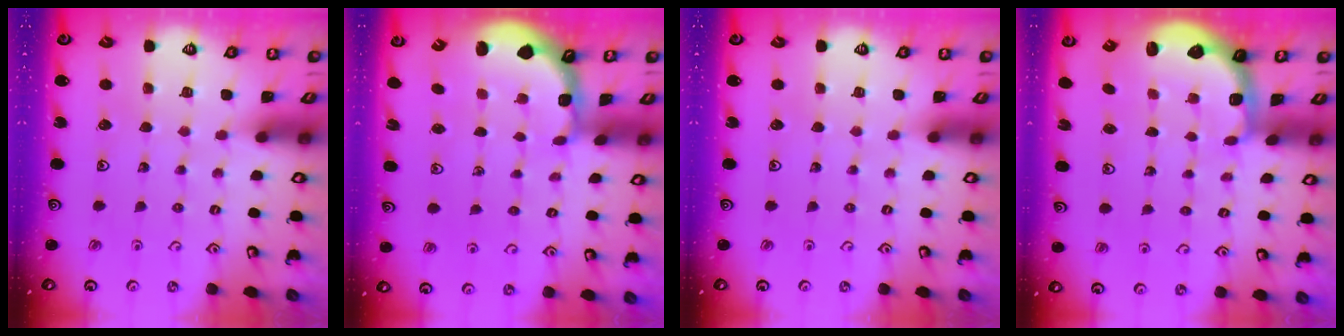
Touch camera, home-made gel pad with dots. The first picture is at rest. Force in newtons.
{"total": 1.8, "press": 1.7, "slide": 0.5}
{"total": 0.0}
{"total": 2.6, "press": 2.1, "slide": 1.7}